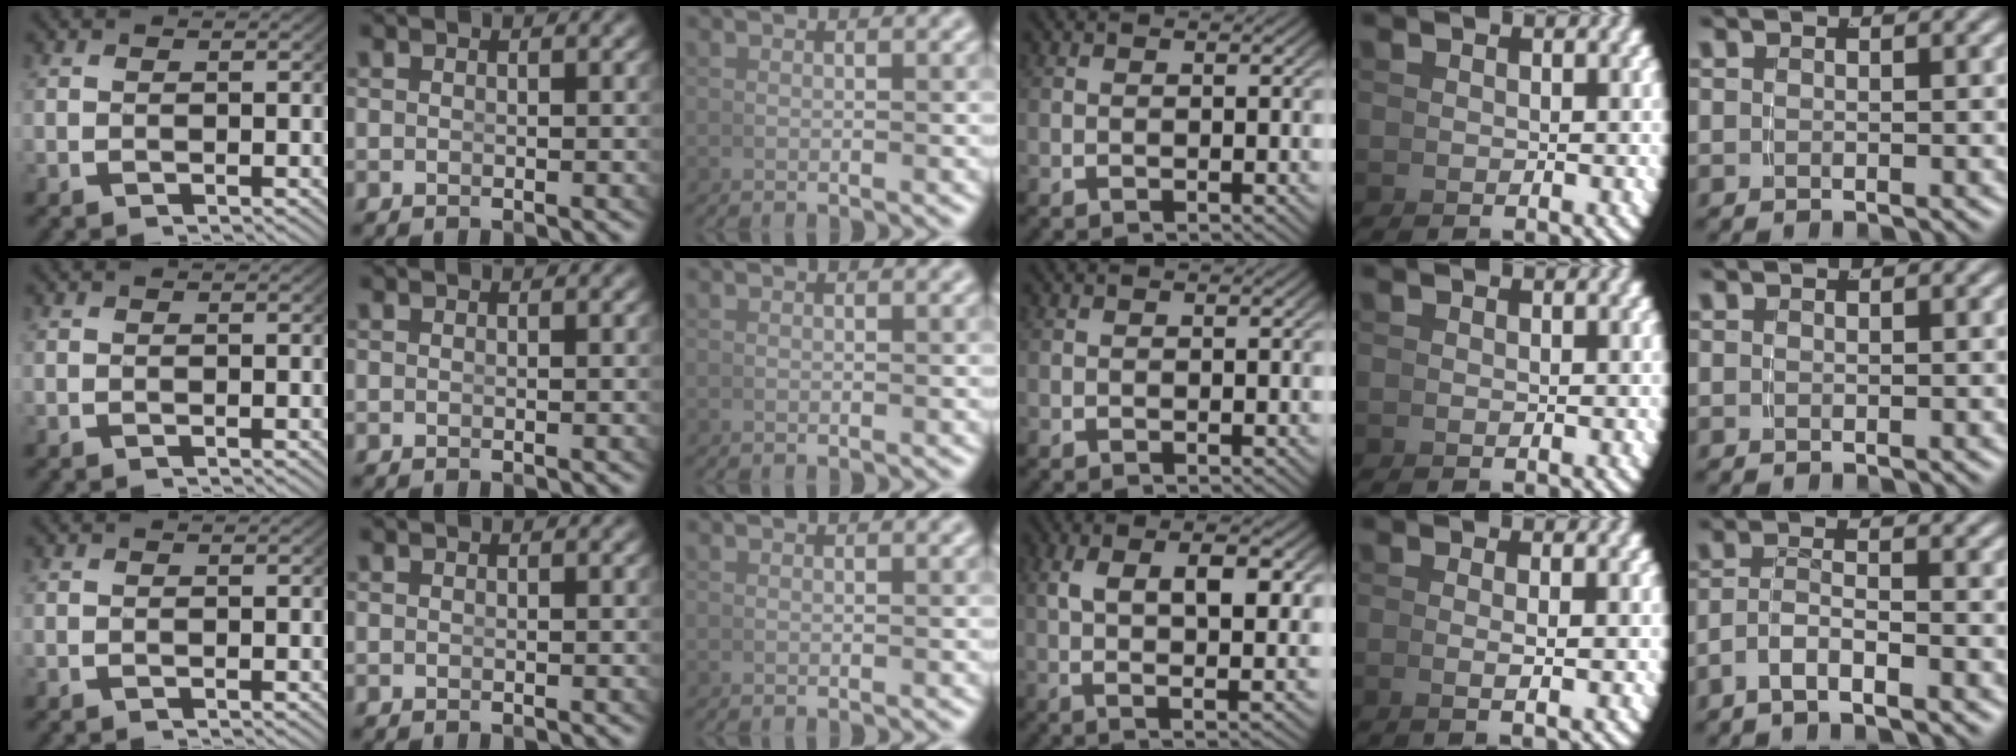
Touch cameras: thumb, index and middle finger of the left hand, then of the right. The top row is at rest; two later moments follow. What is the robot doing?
{"motion": "lift_and_place", "object": "hoodie"}